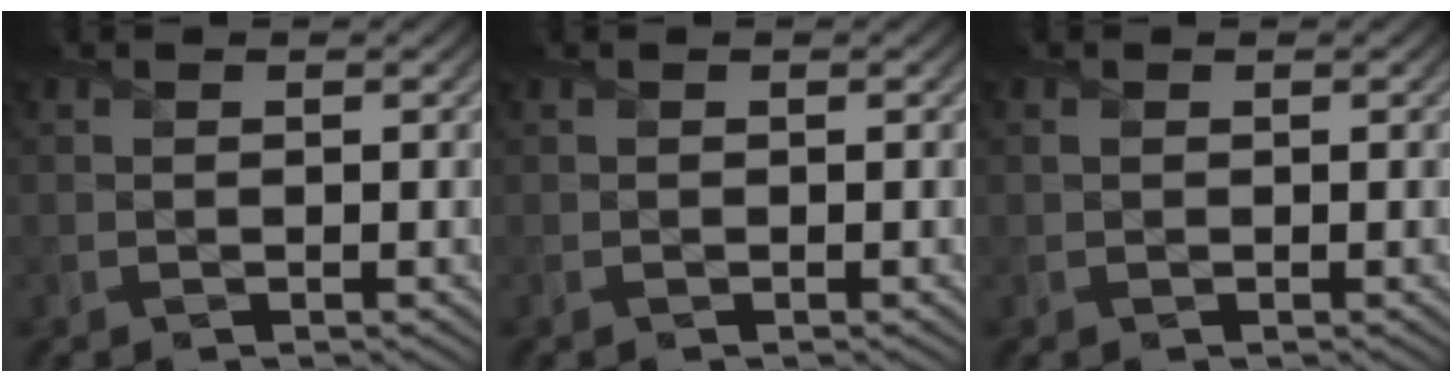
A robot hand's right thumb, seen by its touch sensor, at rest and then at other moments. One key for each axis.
{"total": 0.0}
{"total": 0.0}